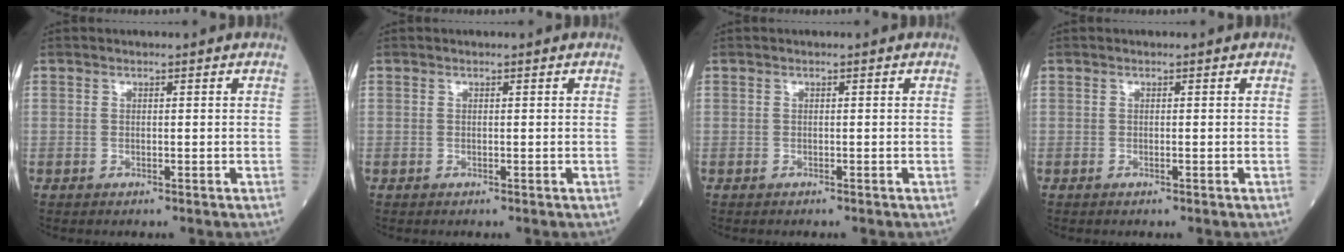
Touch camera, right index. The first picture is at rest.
{"total": 0.0}
{"total": 0.0}
{"total": 0.0}